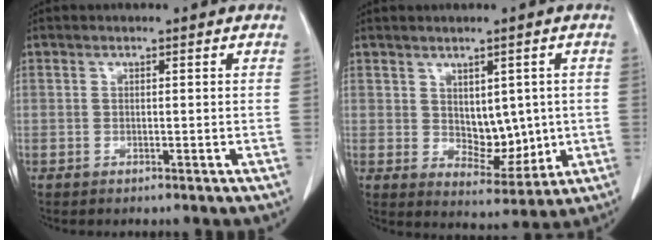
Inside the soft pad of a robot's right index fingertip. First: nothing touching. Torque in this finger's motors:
{"motor_torque": [0.11, 0.05, 0.03, 0.00]}